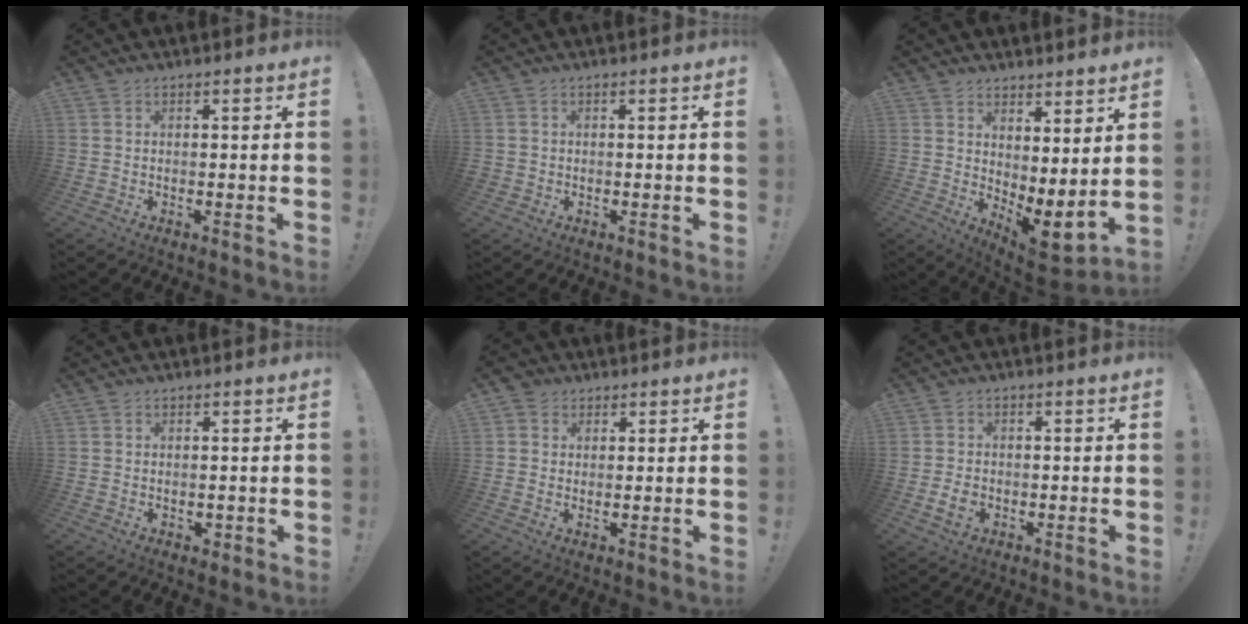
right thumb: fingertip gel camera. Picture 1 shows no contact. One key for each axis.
{"total": 0.7, "fx": -0.3, "fy": 0.5, "fz": 0.2, "tx": -0.004, "ty": 0.002, "tz": -0.006}
{"total": 5.7, "fx": 1.6, "fy": 1.9, "fz": 5.1, "tx": -0.051, "ty": -0.045, "tz": 0.037}
{"total": 1.4, "fx": -0.1, "fy": 1.3, "fz": 0.6, "tx": -0.002, "ty": 0.001, "tz": -0.002}
{"total": 3.2, "fx": 1.6, "fy": 2.7, "fz": 0.8, "tx": -0.007, "ty": -0.004, "tz": 0.029}
{"total": 4.6, "fx": -1.4, "fy": 3.3, "fz": 2.8, "tx": -0.042, "ty": 0.001, "tz": -0.026}